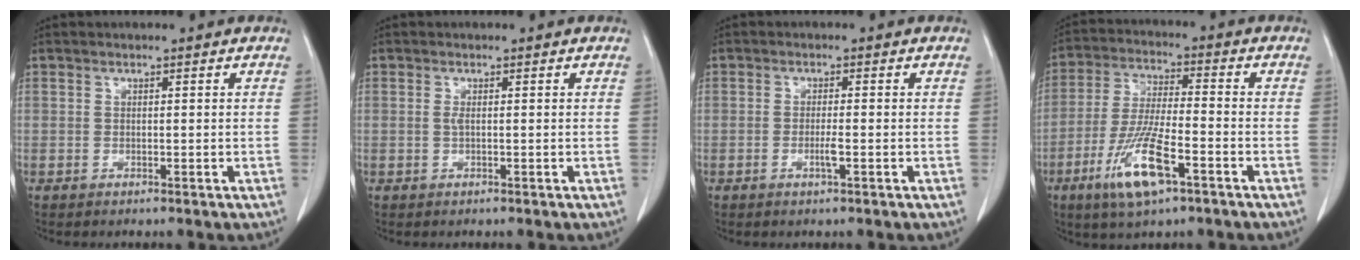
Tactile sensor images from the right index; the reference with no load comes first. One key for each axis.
{"total": 0.7, "fx": 0.0, "fy": 0.1, "fz": 0.7, "tx": -0.019, "ty": -0.002, "tz": 0.000}
{"total": 1.9, "fx": -0.7, "fy": 0.0, "fz": 1.8, "tx": -0.037, "ty": -0.003, "tz": -0.013}
{"total": 11.5, "fx": -5.7, "fy": 2.0, "fz": 9.8, "tx": -0.199, "ty": -0.018, "tz": -0.105}